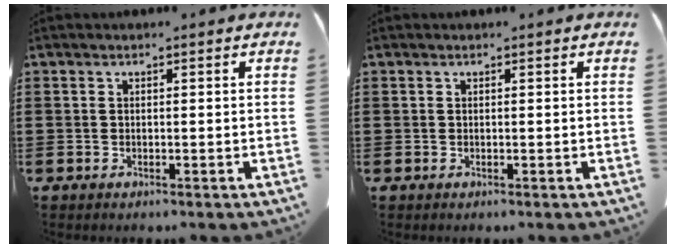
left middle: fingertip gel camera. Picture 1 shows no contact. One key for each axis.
{"total": 0.0}